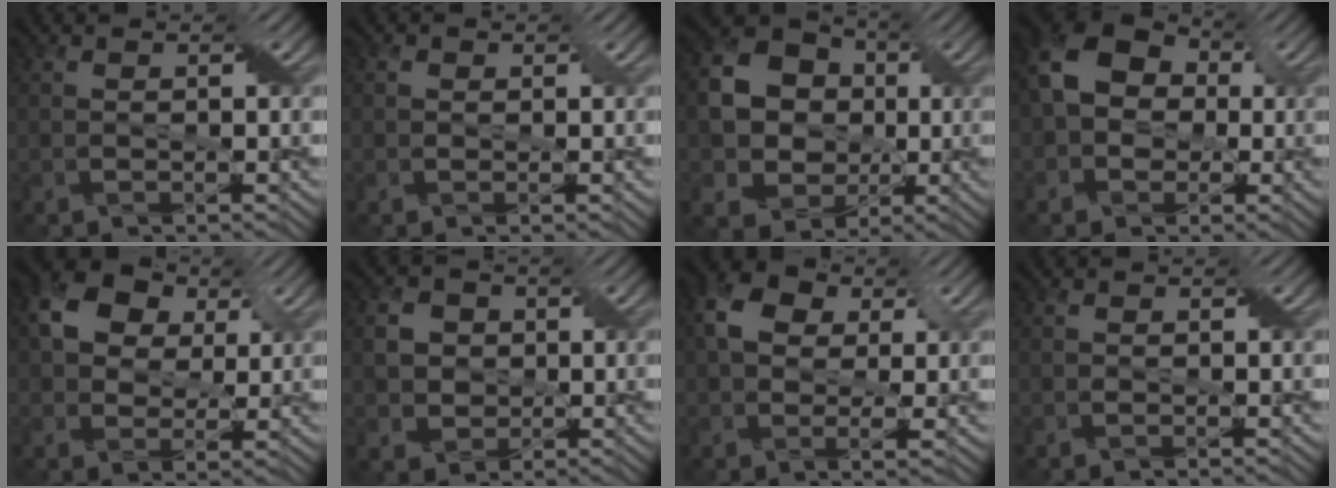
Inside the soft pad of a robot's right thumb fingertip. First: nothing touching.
{"total": 0.6, "force": [0.2, 0.6, 0.2], "torque": [-0.002, 0.001, 0.002]}
{"total": 12.1, "force": [0.6, 10.5, 6.0], "torque": [-0.170, 0.006, 0.001]}
{"total": 9.6, "force": [0.6, 7.7, 5.7], "torque": [-0.123, 0.009, -0.008]}
{"total": 8.8, "force": [3.4, 6.4, 5.0], "torque": [-0.125, 0.020, 0.048]}
{"total": 4.7, "force": [0.5, 4.4, 1.5], "torque": [-0.057, 0.009, 0.003]}
{"total": 6.7, "force": [1.5, 4.6, 4.6], "torque": [-0.098, 0.004, 0.024]}
{"total": 0.0}